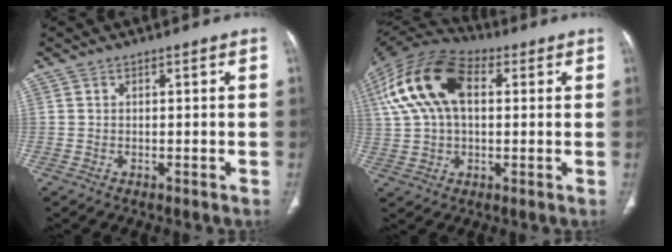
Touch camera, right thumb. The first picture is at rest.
{"total": 17.7, "force": [4.3, 10.4, 13.7], "torque": [-0.266, 0.028, 0.071]}